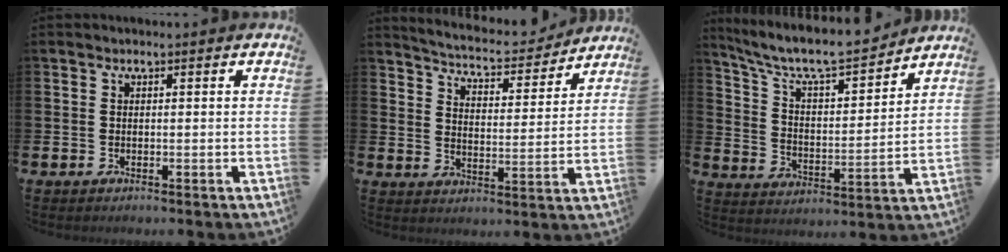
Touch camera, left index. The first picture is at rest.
{"total": 5.7, "force": [5.6, 0.7, 0.8], "torque": [-0.039, -0.048, 0.092]}
{"total": 8.2, "force": [7.5, 1.5, 2.8], "torque": [-0.094, -0.056, 0.128]}